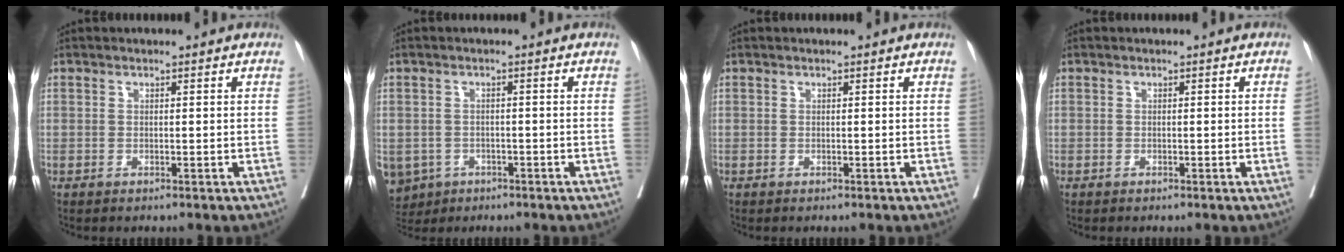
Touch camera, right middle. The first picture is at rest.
{"total": 8.6, "force": [-4.3, 7.1, 2.5], "torque": [-0.077, -0.002, -0.060]}
{"total": 0.0}
{"total": 0.6, "force": [-0.2, -0.2, 0.6], "torque": [-0.006, 0.002, -0.002]}